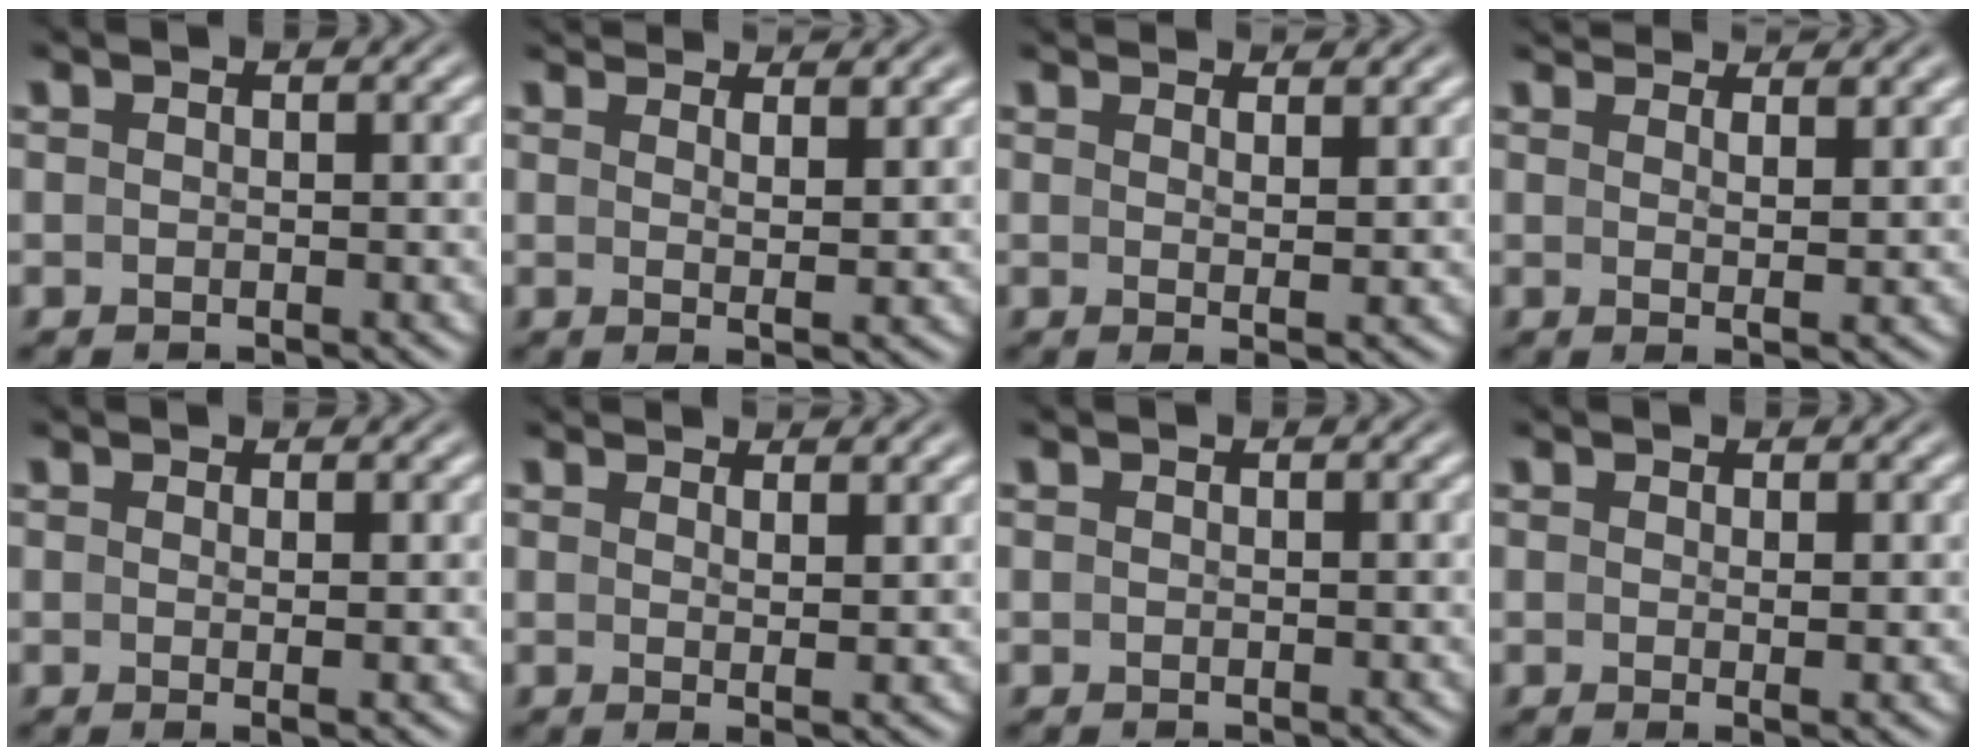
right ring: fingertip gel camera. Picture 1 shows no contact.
{"total": 3.0, "force": [2.3, -0.6, 1.8], "torque": [-0.025, -0.011, 0.044]}
{"total": 2.3, "force": [1.6, -0.8, 1.5], "torque": [-0.020, -0.010, 0.032]}
{"total": 3.3, "force": [2.8, -0.6, 1.7], "torque": [-0.021, -0.008, 0.050]}
{"total": 1.4, "force": [0.1, -0.7, 1.2], "torque": [-0.021, -0.009, 0.006]}
{"total": 2.1, "force": [1.3, -0.8, 1.4], "torque": [-0.021, -0.011, 0.027]}
{"total": 0.0}
{"total": 1.1, "force": [0.2, -0.5, 0.9], "torque": [-0.016, -0.008, 0.005]}